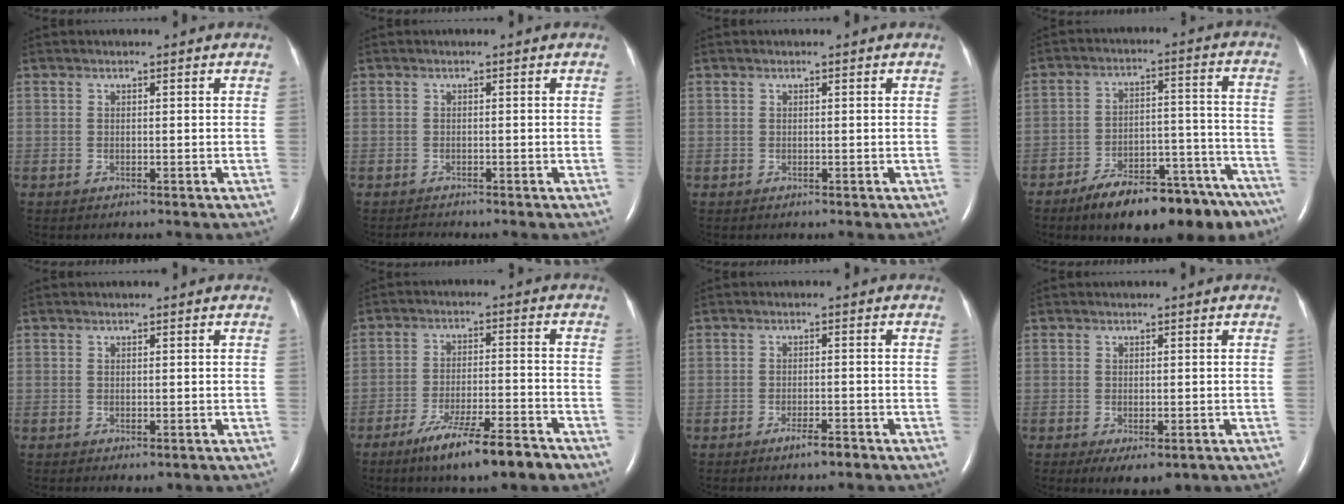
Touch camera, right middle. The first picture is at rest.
{"total": 0.8, "force": [-0.8, 0.0, -0.1], "torque": [-0.004, -0.006, -0.011]}
{"total": 0.0}
{"total": 19.5, "force": [-15.7, 5.8, 9.9], "torque": [-0.078, 0.043, -0.223]}
{"total": 0.7, "force": [-0.2, 0.3, 0.6], "torque": [-0.010, -0.005, 0.002]}
{"total": 11.2, "force": [-8.0, 1.1, 7.8], "torque": [-0.132, -0.021, -0.132]}
{"total": 2.6, "force": [-1.9, 0.3, 1.7], "torque": [-0.034, -0.002, -0.032]}
{"total": 4.3, "force": [-2.1, 1.6, 3.3], "torque": [-0.047, -0.010, -0.021]}